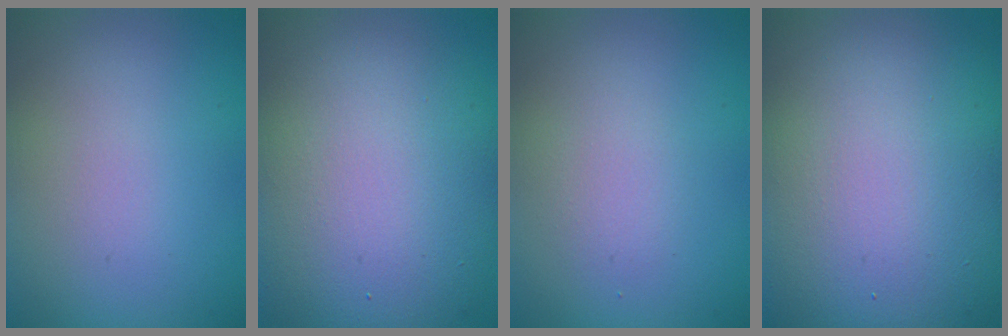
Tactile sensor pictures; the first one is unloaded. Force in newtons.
{"total": 12.1, "press": 12.1, "slide": 0.6}
{"total": 1.3, "press": 1.3, "slide": 0.1}
{"total": 17.5, "press": 17.5, "slide": 1.4}